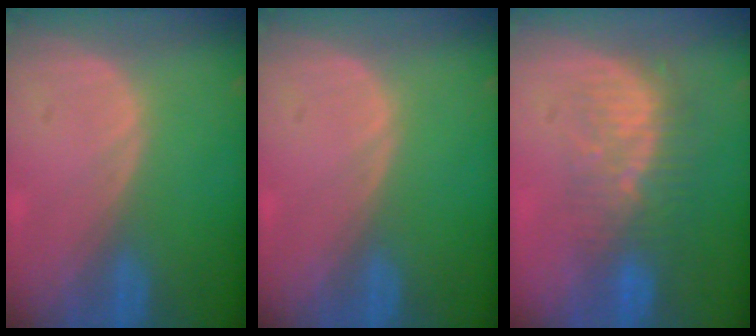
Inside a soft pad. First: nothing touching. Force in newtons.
{"total": 0.0}
{"total": 8.5, "press": 7.6, "slide": 3.8}